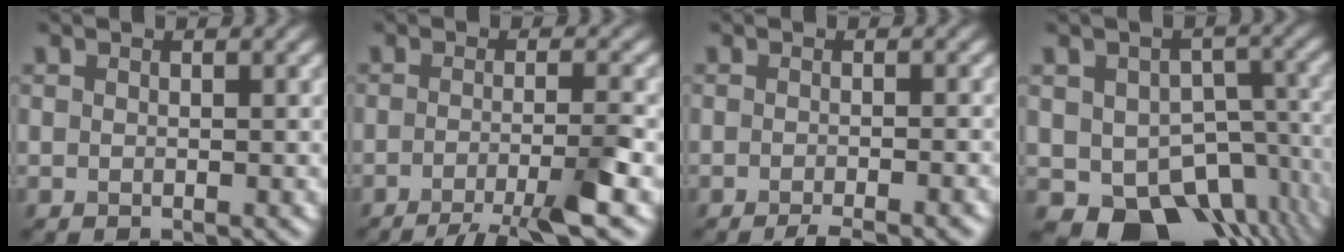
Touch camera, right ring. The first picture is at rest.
{"total": 5.2, "force": [-2.9, 0.9, 4.3], "torque": [-0.056, -0.003, -0.059]}
{"total": 3.4, "force": [-2.4, 0.6, 2.4], "torque": [-0.029, 0.000, -0.040]}
{"total": 12.8, "force": [-5.5, 8.7, 7.7], "torque": [-0.088, -0.027, -0.069]}